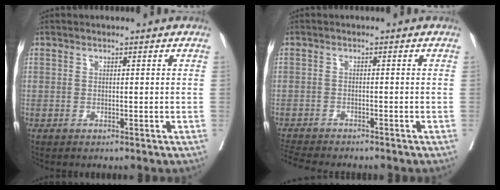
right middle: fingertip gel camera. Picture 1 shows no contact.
{"total": 7.2, "force": [-6.7, 0.6, 2.7], "torque": [-0.042, -0.012, -0.108]}